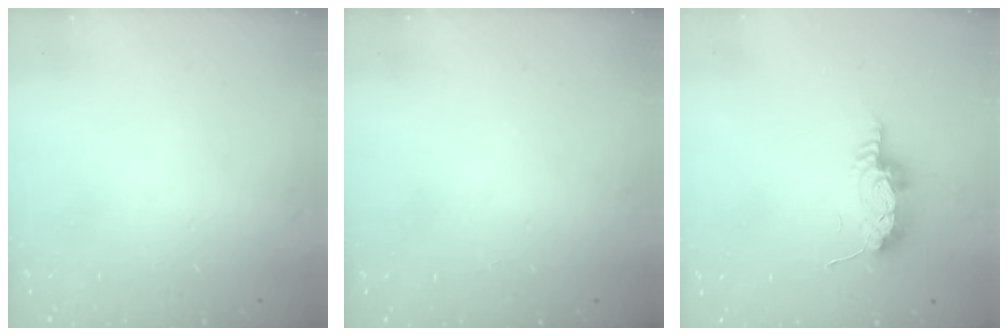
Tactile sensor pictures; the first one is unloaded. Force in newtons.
{"total": 1.2, "press": 1.2, "slide": 0.2}
{"total": 15.8, "press": 10.9, "slide": 11.4}